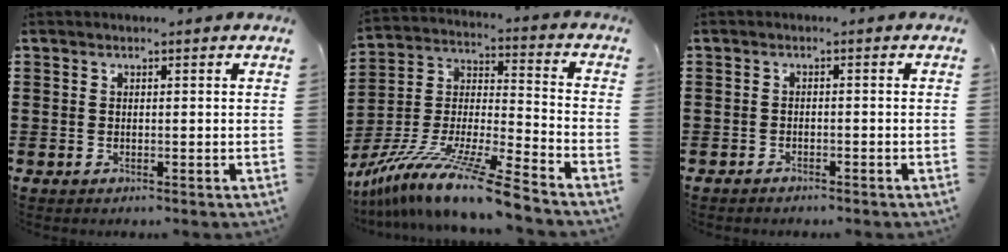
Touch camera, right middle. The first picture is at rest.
{"total": 14.0, "force": [-11.8, -0.6, 7.5], "torque": [-0.142, 0.007, -0.226]}
{"total": 1.2, "force": [-1.2, 0.2, 0.0], "torque": [-0.004, 0.001, -0.026]}